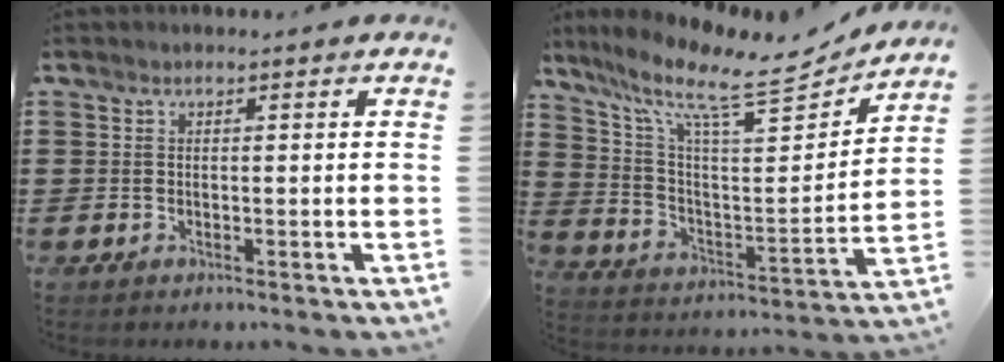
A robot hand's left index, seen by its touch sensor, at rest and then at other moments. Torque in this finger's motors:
{"motor_torque": [2.14, 0.00, 0.44, 0.15]}